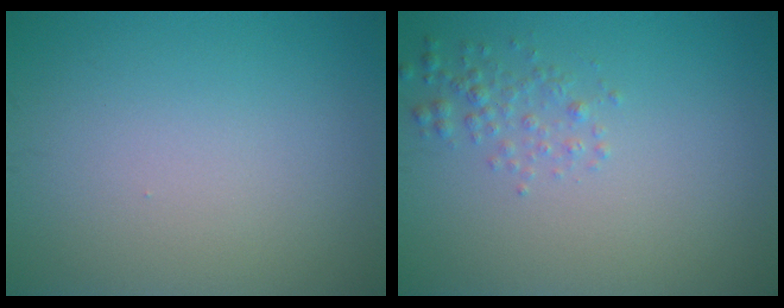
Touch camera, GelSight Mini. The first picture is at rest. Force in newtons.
{"total": 1.5, "press": 1.5, "slide": 0.0}